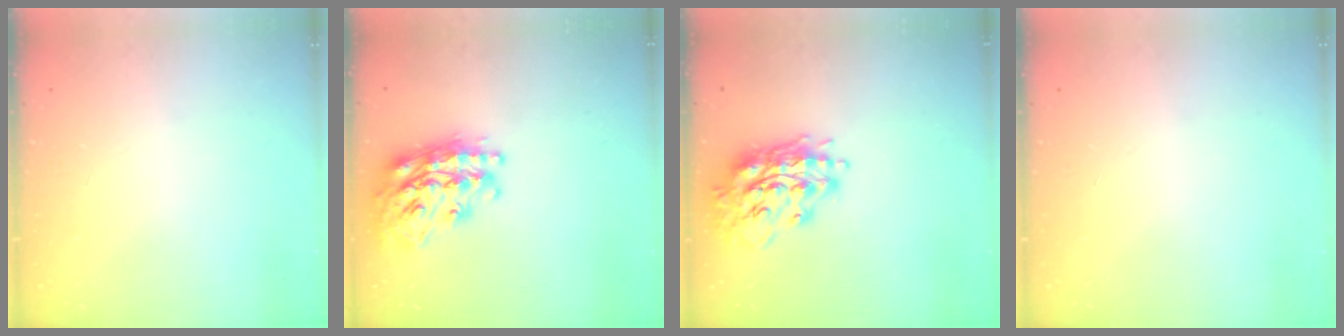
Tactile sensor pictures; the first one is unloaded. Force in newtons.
{"total": 23.5, "press": 23.4, "slide": 2.0}
{"total": 16.5, "press": 16.4, "slide": 1.9}
{"total": 0.0}